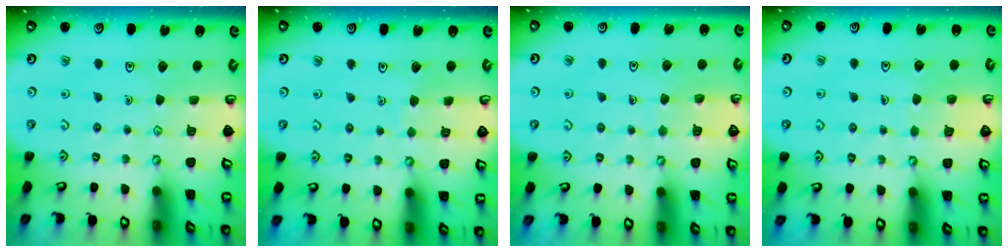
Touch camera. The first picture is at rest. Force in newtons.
{"total": 3.2, "press": 3.2, "slide": 0.4}
{"total": 5.1, "press": 5.0, "slide": 0.4}
{"total": 3.9, "press": 3.9, "slide": 0.2}